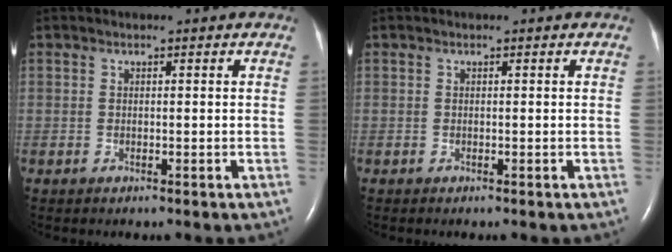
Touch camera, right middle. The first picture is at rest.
{"total": 0.0}